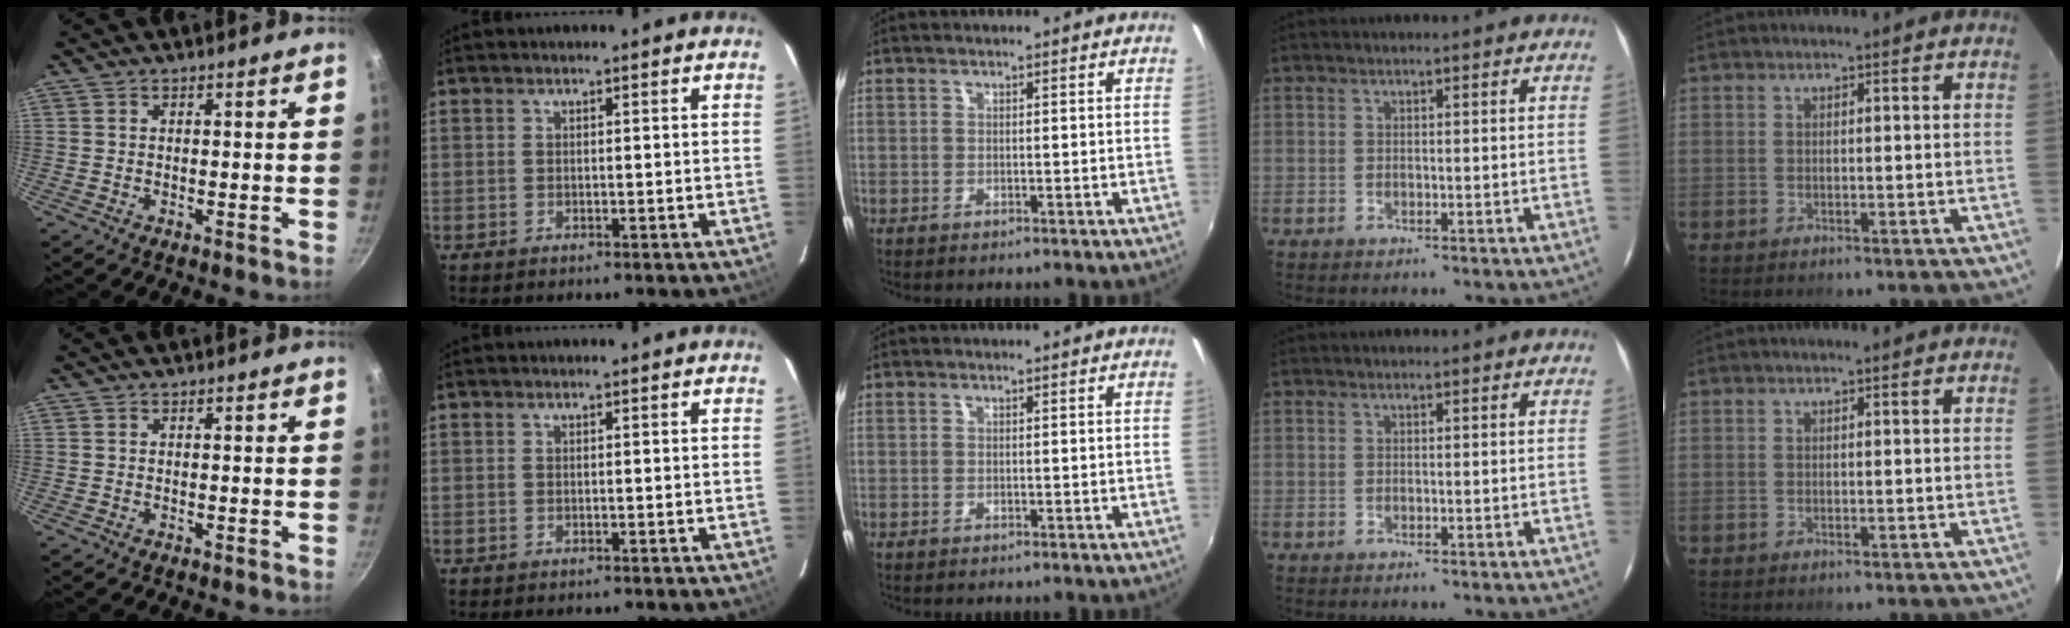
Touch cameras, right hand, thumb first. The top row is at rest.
{}